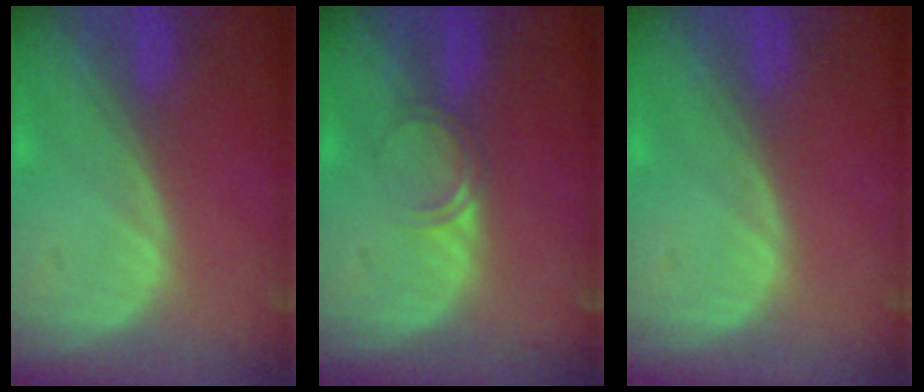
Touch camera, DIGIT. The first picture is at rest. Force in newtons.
{"total": 2.0, "press": 2.0, "slide": 0.2}
{"total": 0.0}